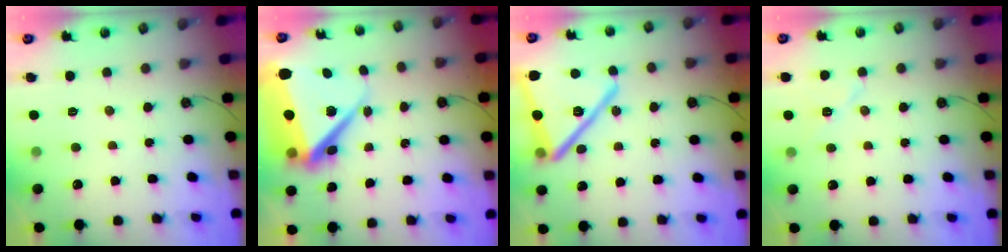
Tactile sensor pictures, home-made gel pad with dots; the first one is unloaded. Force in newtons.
{"total": 18.2, "press": 15.8, "slide": 8.9}
{"total": 23.1, "press": 23.1, "slide": 1.8}
{"total": 7.5, "press": 7.3, "slide": 1.6}